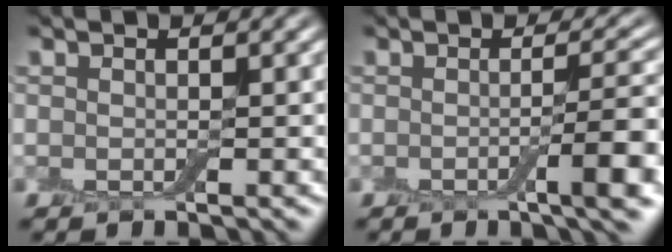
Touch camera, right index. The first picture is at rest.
{"total": 5.3, "force": [-1.5, 1.0, 5.0], "torque": [-0.066, 0.004, -0.025]}